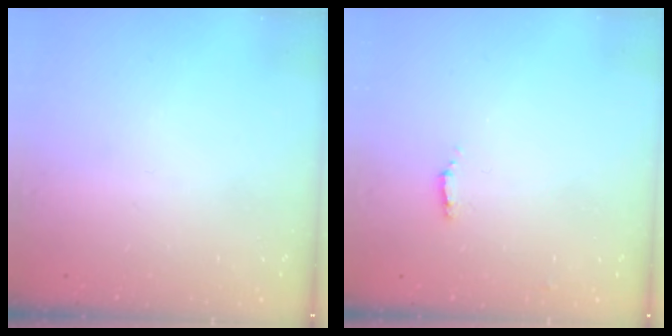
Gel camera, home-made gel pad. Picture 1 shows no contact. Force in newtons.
{"total": 2.0, "press": 2.0, "slide": 0.4}